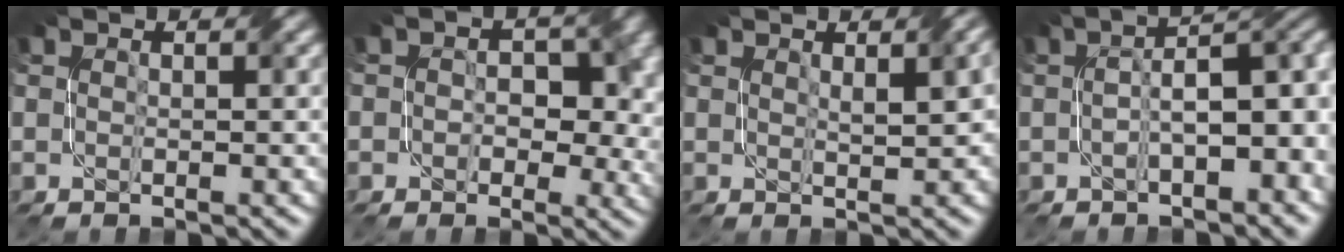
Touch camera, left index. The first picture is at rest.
{"total": 5.4, "force": [0.3, 4.0, 3.5], "torque": [-0.017, -0.003, 0.009]}
{"total": 2.2, "force": [1.1, 0.5, 1.9], "torque": [-0.022, 0.009, 0.027]}
{"total": 6.5, "force": [-0.6, 2.5, 5.9], "torque": [-0.082, 0.019, -0.005]}